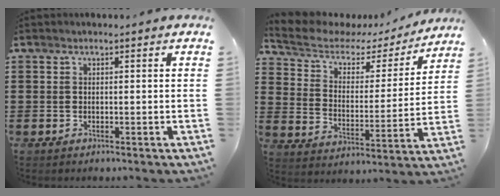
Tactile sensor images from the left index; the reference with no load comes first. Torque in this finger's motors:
{"motor_torque": [2.14, 0.00, 1.05, 0.21]}